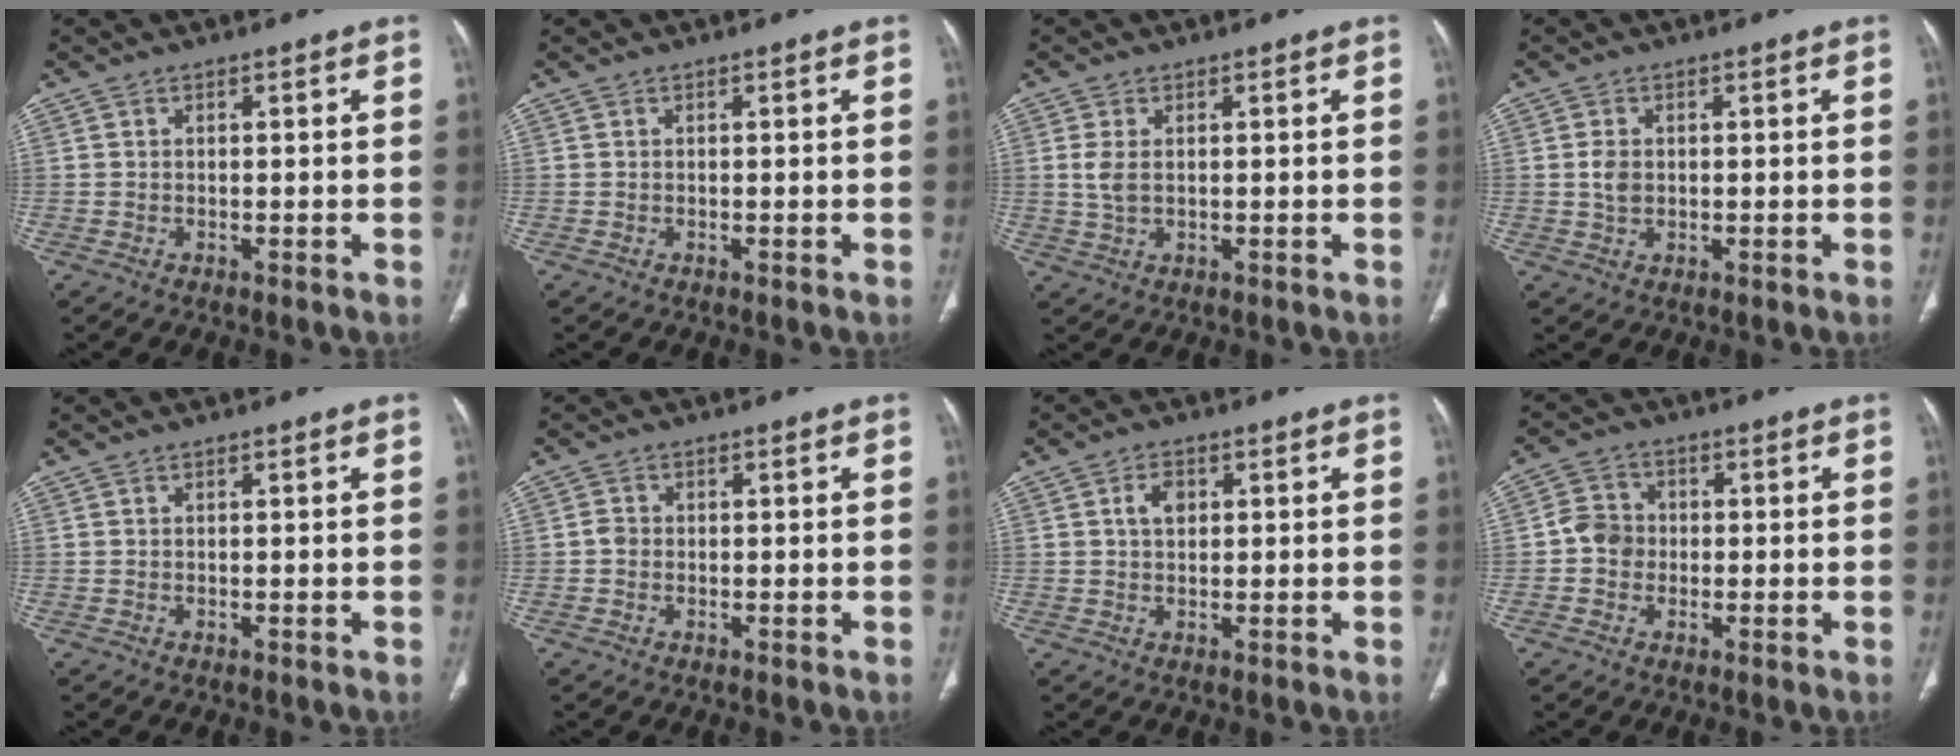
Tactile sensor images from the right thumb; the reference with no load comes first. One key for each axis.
{"total": 0.0}
{"total": 3.1, "fx": 0.4, "fy": 1.8, "fz": 2.5, "tx": -0.063, "ty": 0.001, "tz": 0.012}
{"total": 2.6, "fx": 0.1, "fy": 1.9, "fz": 1.8, "tx": -0.032, "ty": 0.000, "tz": 0.004}
{"total": 0.0}
{"total": 1.5, "fx": -0.3, "fy": 1.3, "fz": 0.6, "tx": -0.006, "ty": 0.005, "tz": -0.008}
{"total": 3.4, "fx": 0.9, "fy": 2.3, "fz": 2.3, "tx": -0.035, "ty": 0.003, "tz": 0.016}
{"total": 4.9, "fx": -0.7, "fy": 4.5, "fz": 1.9, "tx": -0.014, "ty": 0.012, "tz": -0.020}